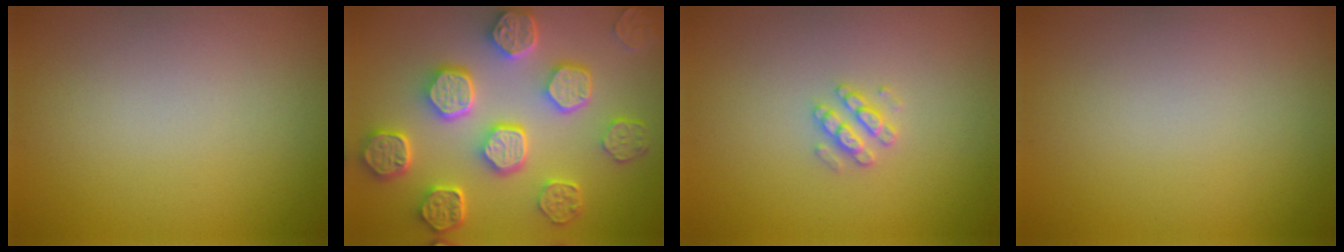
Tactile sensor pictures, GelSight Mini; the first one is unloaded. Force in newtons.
{"total": 8.1, "press": 6.3, "slide": 5.1}
{"total": 1.9, "press": 1.9, "slide": 0.3}
{"total": 0.0}